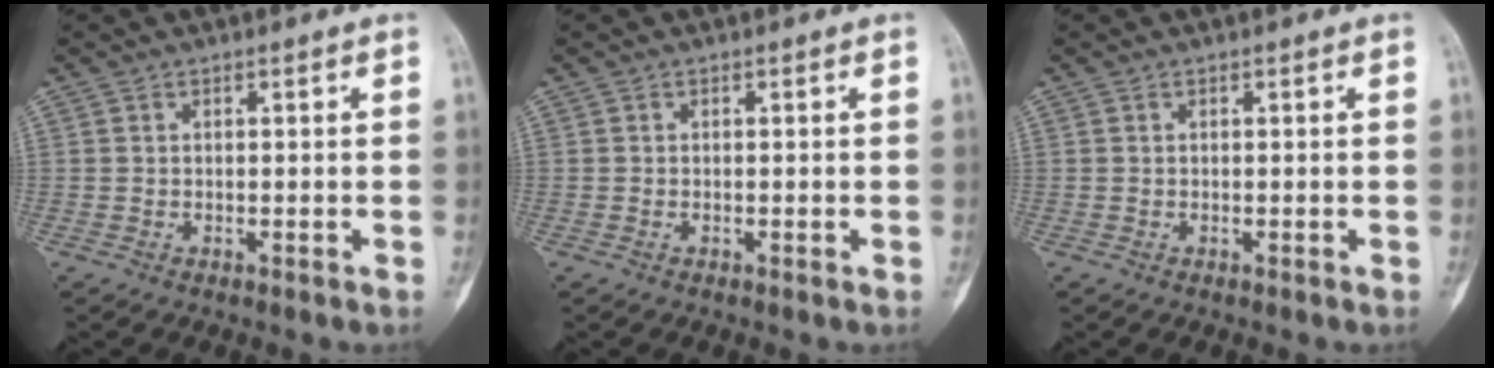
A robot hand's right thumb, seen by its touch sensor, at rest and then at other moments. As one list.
[{"total": 0.0}, {"total": 0.0}]